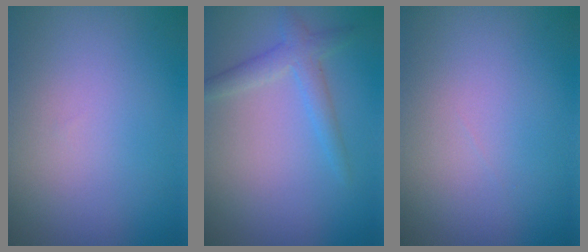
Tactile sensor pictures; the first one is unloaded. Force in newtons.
{"total": 2.4, "press": 2.4, "slide": 0.1}
{"total": 0.0}